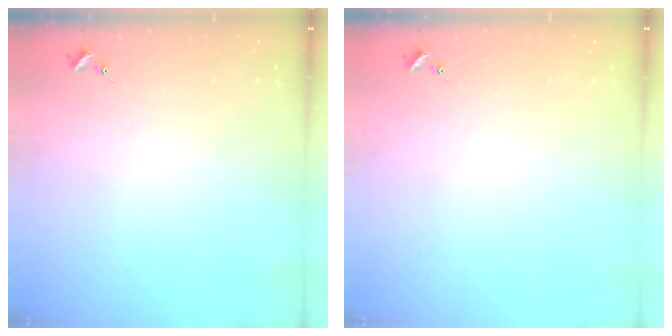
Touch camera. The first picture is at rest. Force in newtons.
{"total": 0.0}